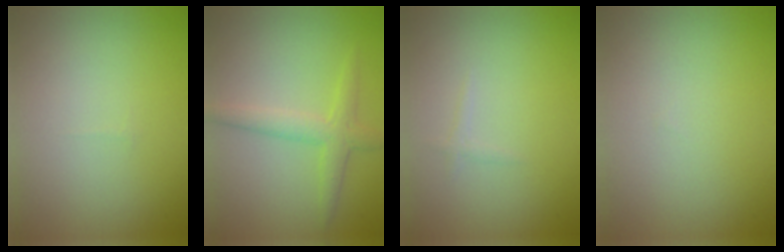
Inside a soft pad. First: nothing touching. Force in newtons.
{"total": 2.7, "press": 2.7, "slide": 0.2}
{"total": 0.5, "press": 0.5, "slide": 0.0}
{"total": 0.0}